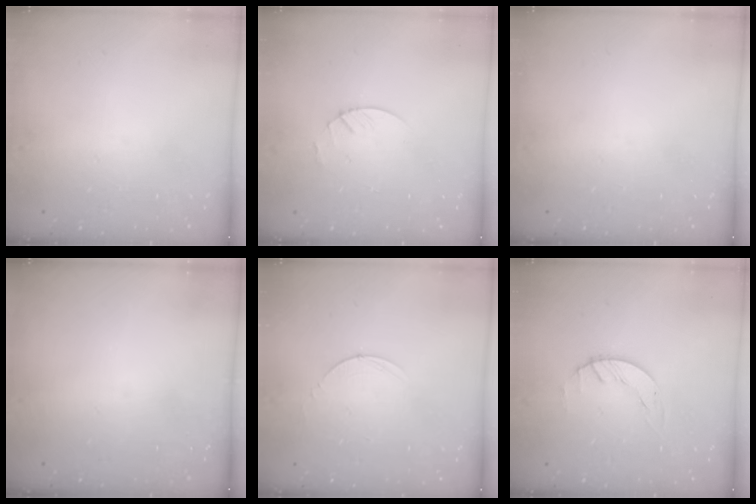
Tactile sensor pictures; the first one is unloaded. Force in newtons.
{"total": 3.0, "press": 2.9, "slide": 0.3}
{"total": 0.0}
{"total": 0.0}
{"total": 2.8, "press": 2.8, "slide": 0.3}
{"total": 1.5, "press": 1.5, "slide": 0.2}